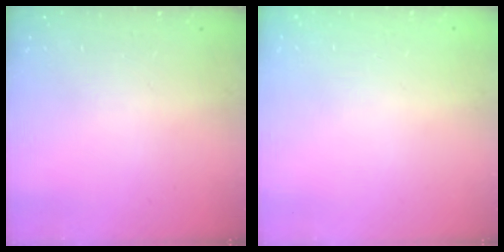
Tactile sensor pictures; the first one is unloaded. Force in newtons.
{"total": 0.0}